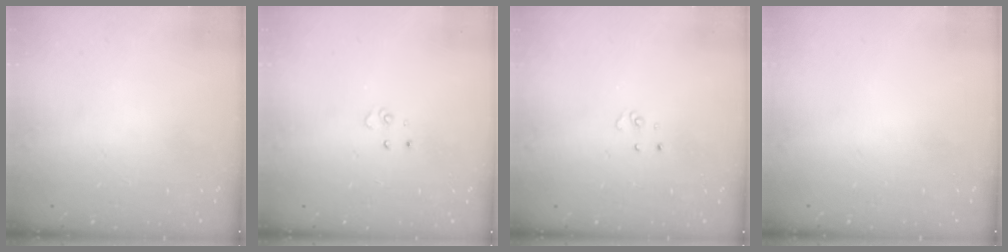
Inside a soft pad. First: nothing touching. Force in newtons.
{"total": 3.6, "press": 3.6, "slide": 0.4}
{"total": 2.9, "press": 2.9, "slide": 0.2}
{"total": 0.0}